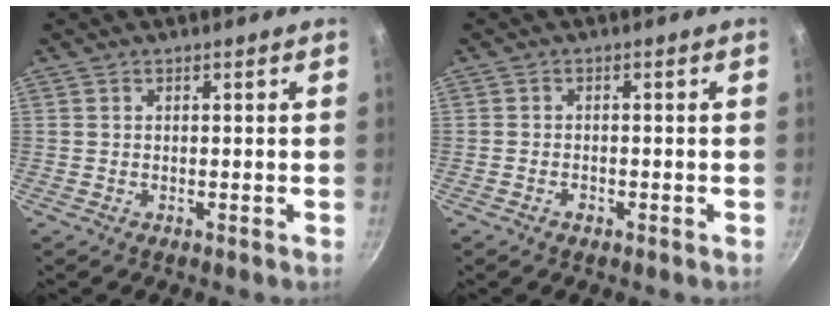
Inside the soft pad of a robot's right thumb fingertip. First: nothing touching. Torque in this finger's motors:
{"motor_torque": [-0.21, 0.10, -0.26, 0.15, -0.02]}